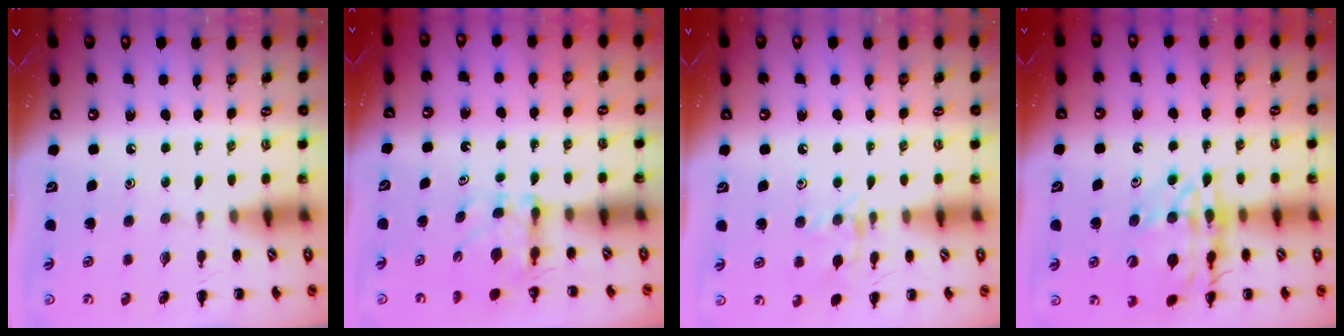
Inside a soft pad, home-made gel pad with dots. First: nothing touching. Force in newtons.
{"total": 4.1, "press": 4.1, "slide": 0.5}
{"total": 9.2, "press": 9.1, "slide": 1.0}
{"total": 17.4, "press": 17.2, "slide": 2.4}